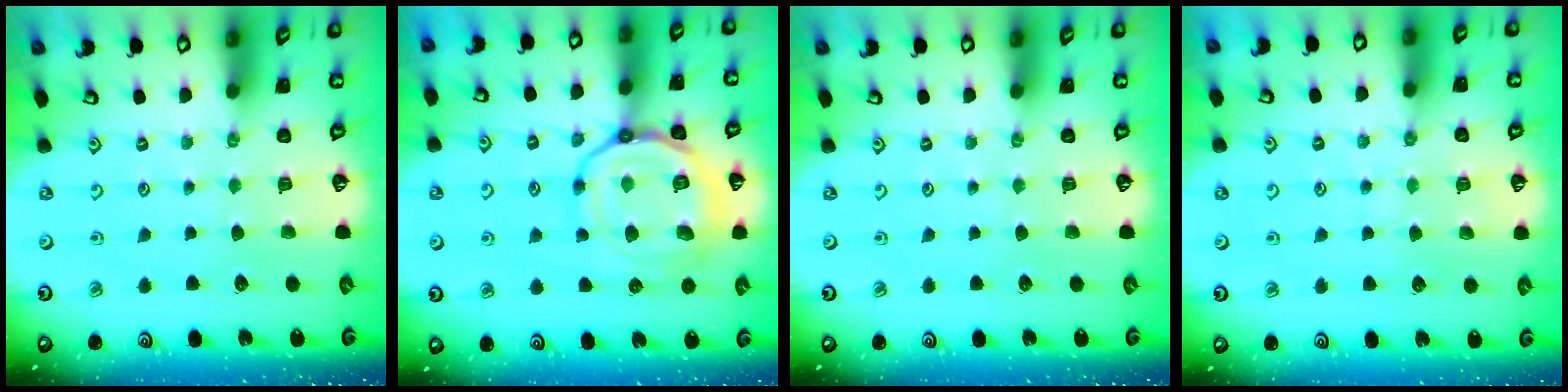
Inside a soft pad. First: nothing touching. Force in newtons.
{"total": 18.1, "press": 18.1, "slide": 1.8}
{"total": 0.0}
{"total": 4.8, "press": 4.8, "slide": 0.6}